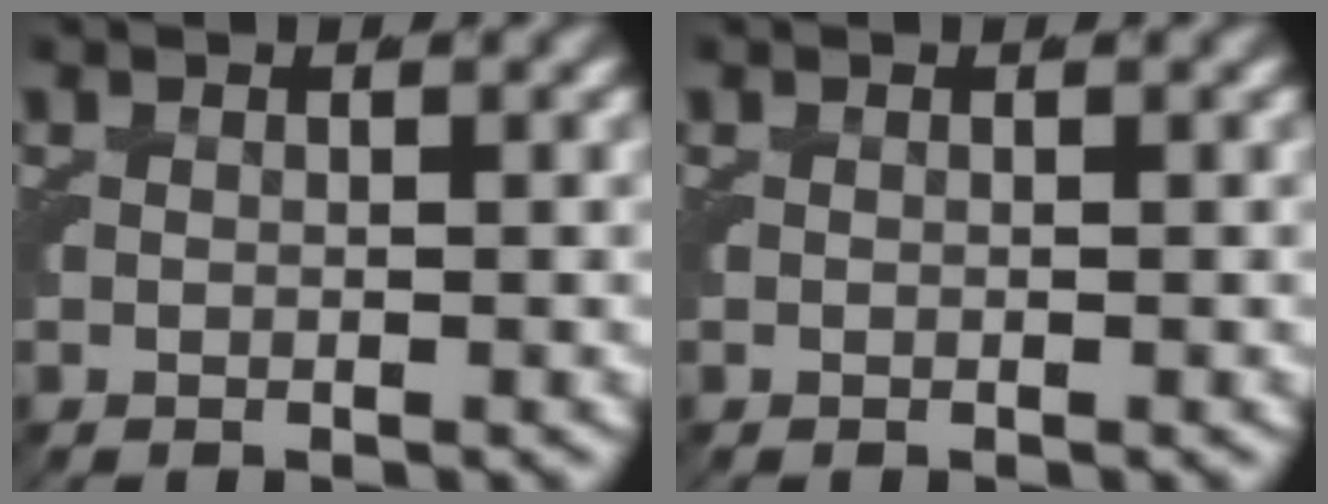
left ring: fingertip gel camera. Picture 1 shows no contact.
{"total": 0.0}